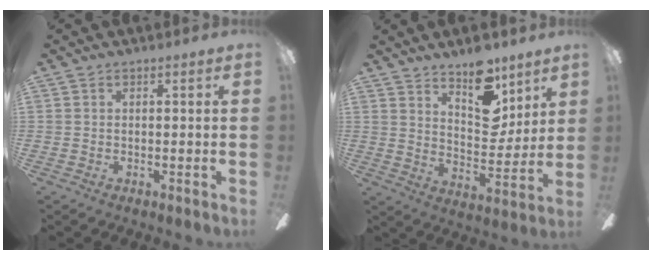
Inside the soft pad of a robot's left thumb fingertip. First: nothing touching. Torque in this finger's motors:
{"motor_torque": [-0.12, 0.14, -0.14, -0.33, 0.12]}